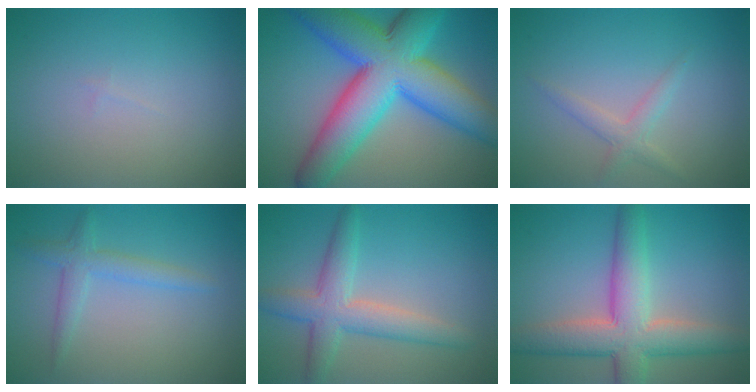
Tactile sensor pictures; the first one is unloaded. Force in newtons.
{"total": 13.9, "press": 13.9, "slide": 0.2}
{"total": 1.7, "press": 1.7, "slide": 0.1}
{"total": 2.3, "press": 2.3, "slide": 0.1}
{"total": 4.7, "press": 4.7, "slide": 0.4}
{"total": 7.4, "press": 7.4, "slide": 0.4}